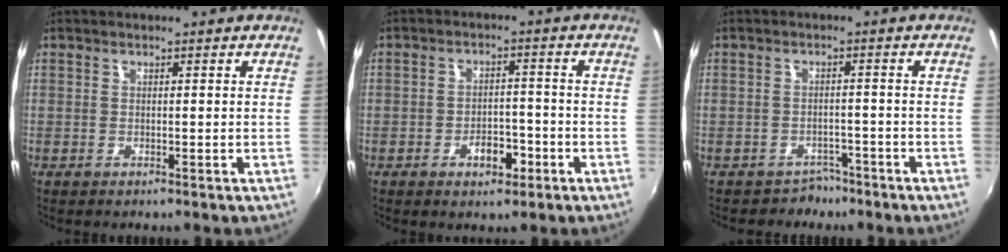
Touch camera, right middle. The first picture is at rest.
{"total": 4.8, "force": [-2.6, 2.8, 3.0], "torque": [-0.052, 0.003, -0.034]}
{"total": 3.6, "force": [-2.9, 2.2, -0.1], "torque": [-0.002, 0.007, -0.044]}